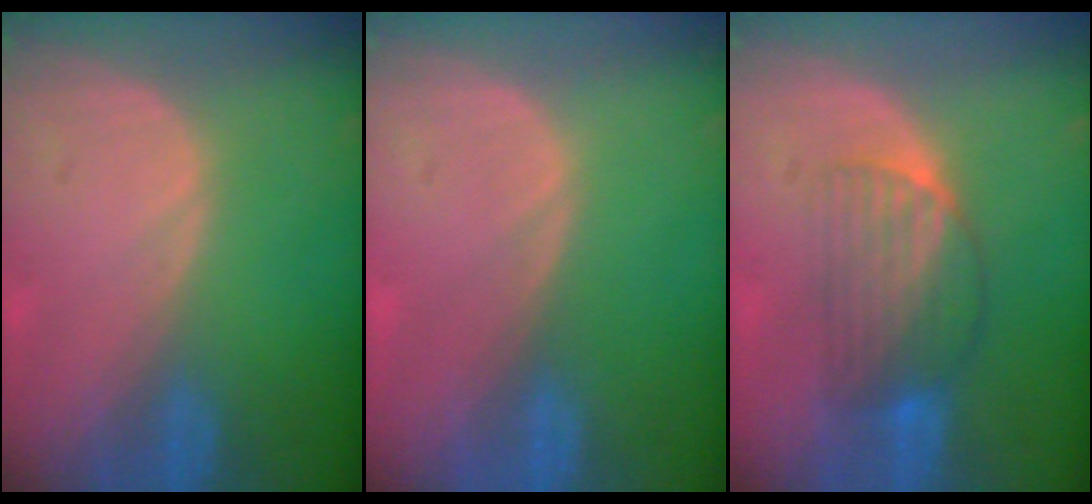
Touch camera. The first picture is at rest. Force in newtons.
{"total": 0.0}
{"total": 6.5, "press": 5.9, "slide": 2.6}